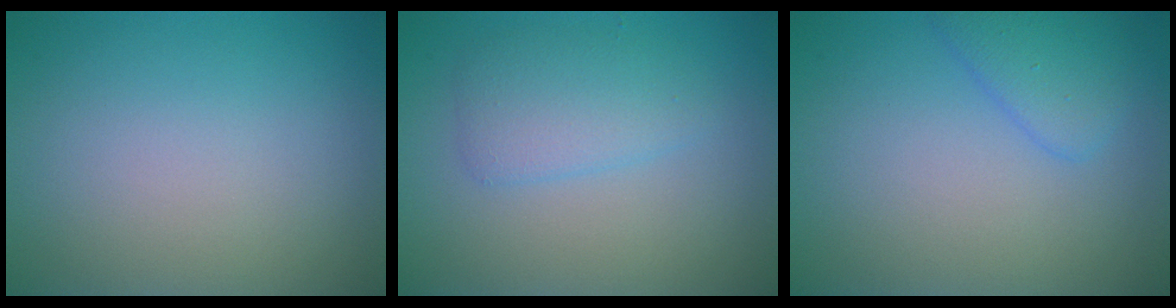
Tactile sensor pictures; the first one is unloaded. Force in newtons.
{"total": 2.8, "press": 2.8, "slide": 0.1}
{"total": 2.4, "press": 2.4, "slide": 0.1}